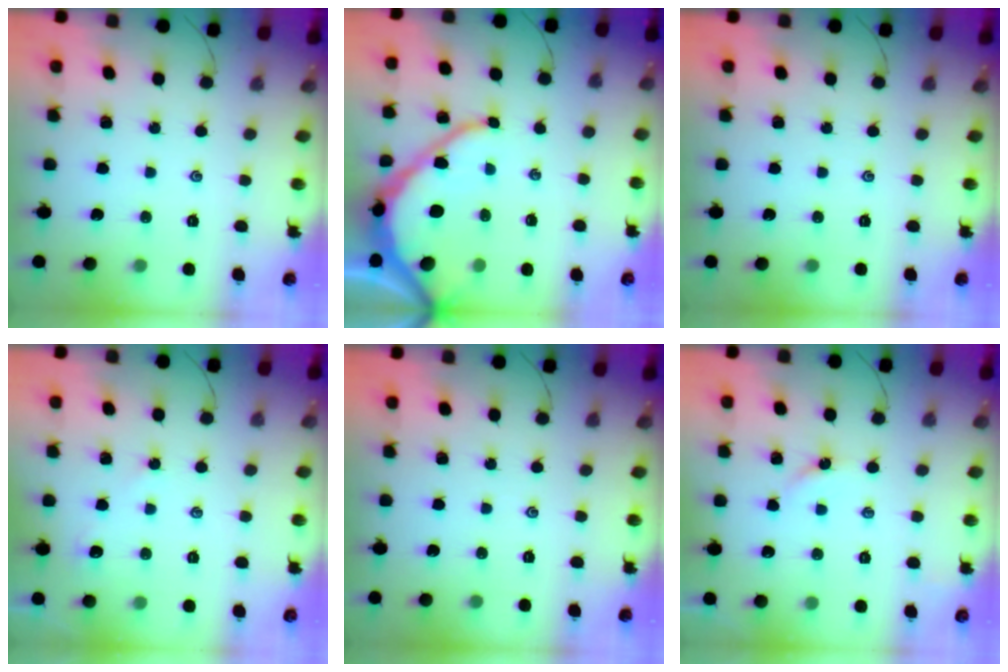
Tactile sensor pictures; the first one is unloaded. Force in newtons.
{"total": 12.9, "press": 12.9, "slide": 1.1}
{"total": 0.0}
{"total": 2.3, "press": 2.3, "slide": 0.3}
{"total": 0.0}
{"total": 3.0, "press": 3.0, "slide": 0.4}